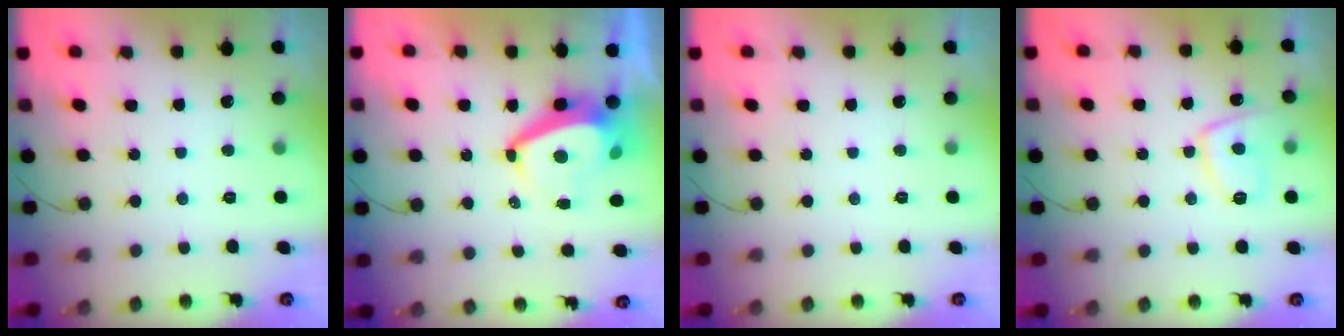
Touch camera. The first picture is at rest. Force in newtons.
{"total": 7.3, "press": 7.2, "slide": 1.0}
{"total": 0.0}
{"total": 9.1, "press": 9.0, "slide": 1.2}